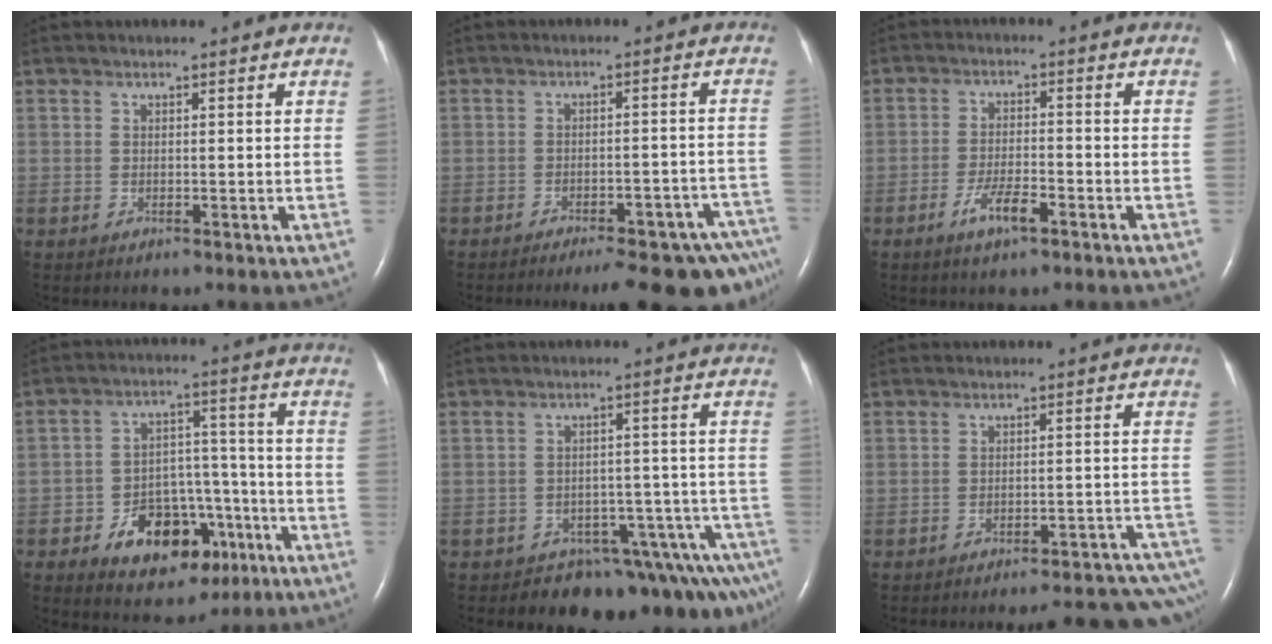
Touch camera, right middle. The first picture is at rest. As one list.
[{"total": 15.6, "force": [-13.1, 3.1, 8.0], "torque": [-0.048, 0.020, -0.156]}, {"total": 4.8, "force": [-2.8, 1.0, 3.7], "torque": [-0.077, -0.001, -0.051]}, {"total": 12.9, "force": [-6.2, 7.8, 8.3], "torque": [-0.124, 0.029, -0.082]}, {"total": 10.7, "force": [-9.1, 4.0, 3.9], "torque": [-0.018, 0.046, -0.111]}, {"total": 18.1, "force": [-17.1, 2.1, 5.5], "torque": [-0.023, 0.013, -0.194]}]